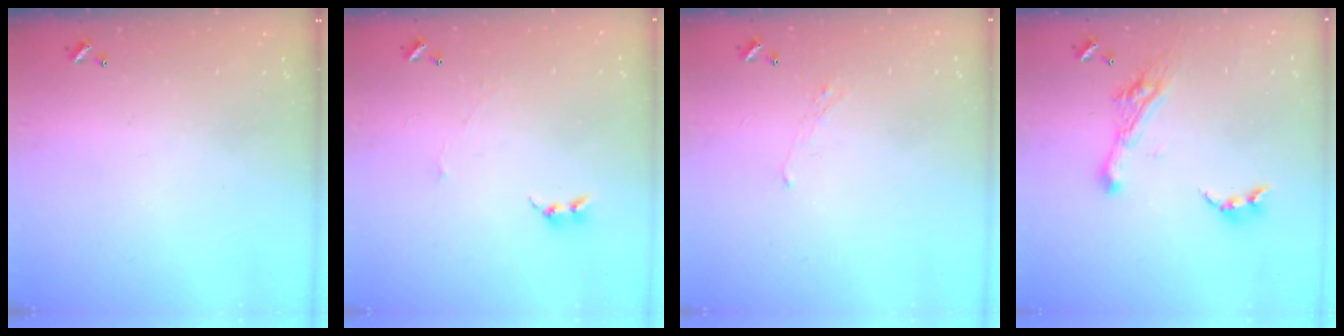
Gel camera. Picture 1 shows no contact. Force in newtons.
{"total": 1.3, "press": 1.2, "slide": 0.3}
{"total": 3.1, "press": 3.0, "slide": 0.7}
{"total": 7.9, "press": 7.8, "slide": 1.1}